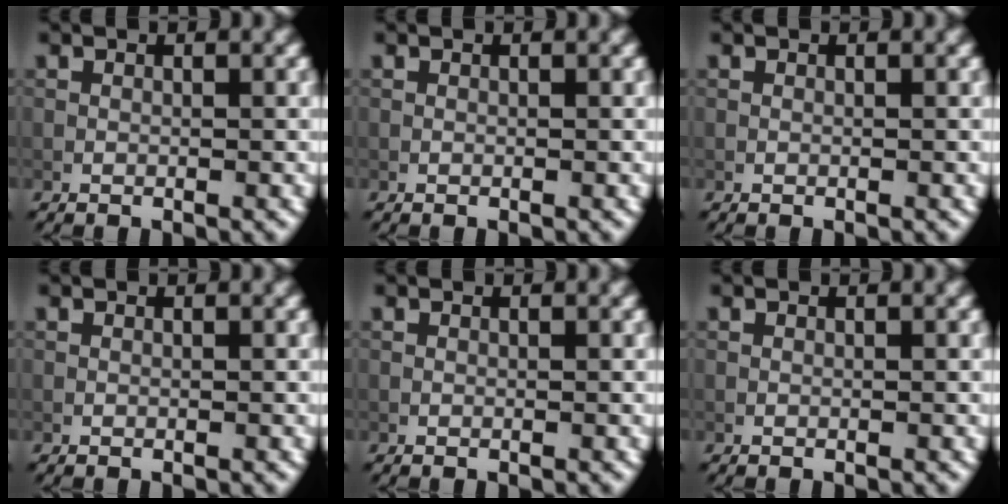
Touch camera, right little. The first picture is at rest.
{"total": 0.0}
{"total": 0.0}
{"total": 0.0}
{"total": 0.0}
{"total": 0.0}